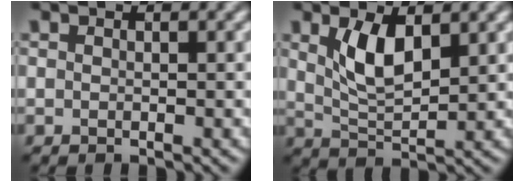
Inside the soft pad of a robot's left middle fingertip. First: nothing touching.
{"total": 4.2, "force": [1.4, 1.8, 3.5], "torque": [-0.083, -0.005, 0.030]}